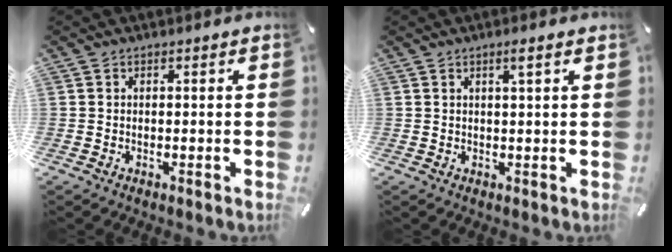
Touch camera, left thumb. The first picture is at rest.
{"total": 2.2, "force": [1.1, 0.0, 1.9], "torque": [-0.039, -0.002, 0.019]}